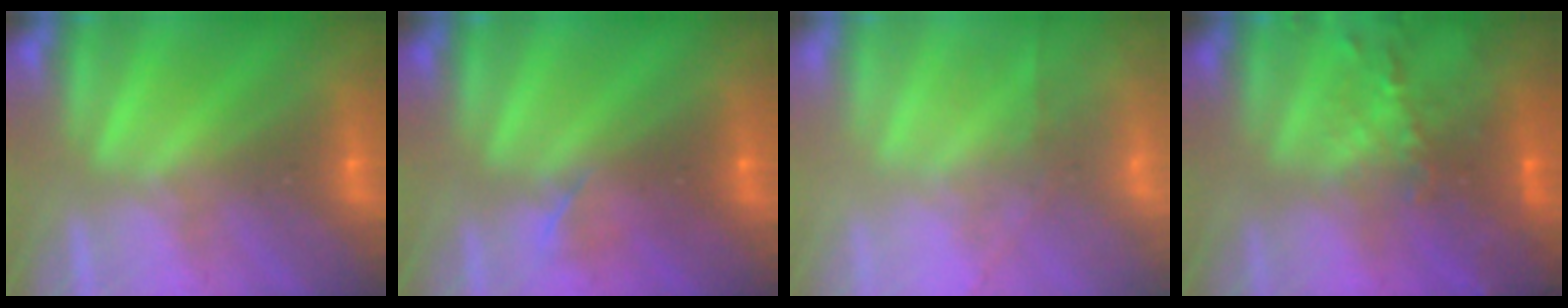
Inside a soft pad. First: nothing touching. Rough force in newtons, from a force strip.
{"total": 2.2}
{"total": 7.2}
{"total": 8.2}